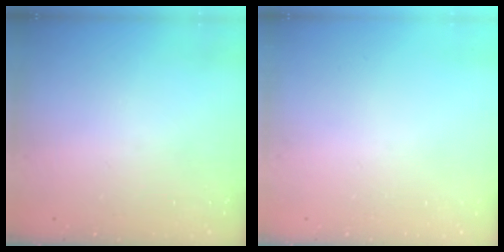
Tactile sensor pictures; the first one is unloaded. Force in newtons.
{"total": 0.0}